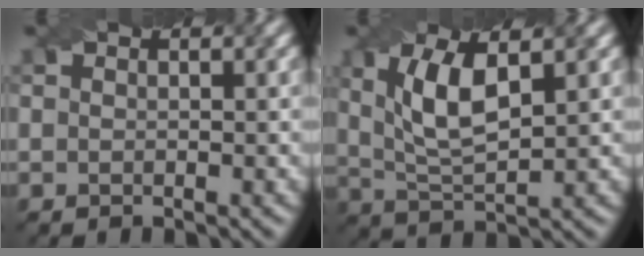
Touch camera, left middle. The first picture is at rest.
{"total": 5.8, "force": [1.3, 2.1, 5.2], "torque": [-0.108, 0.006, 0.038]}